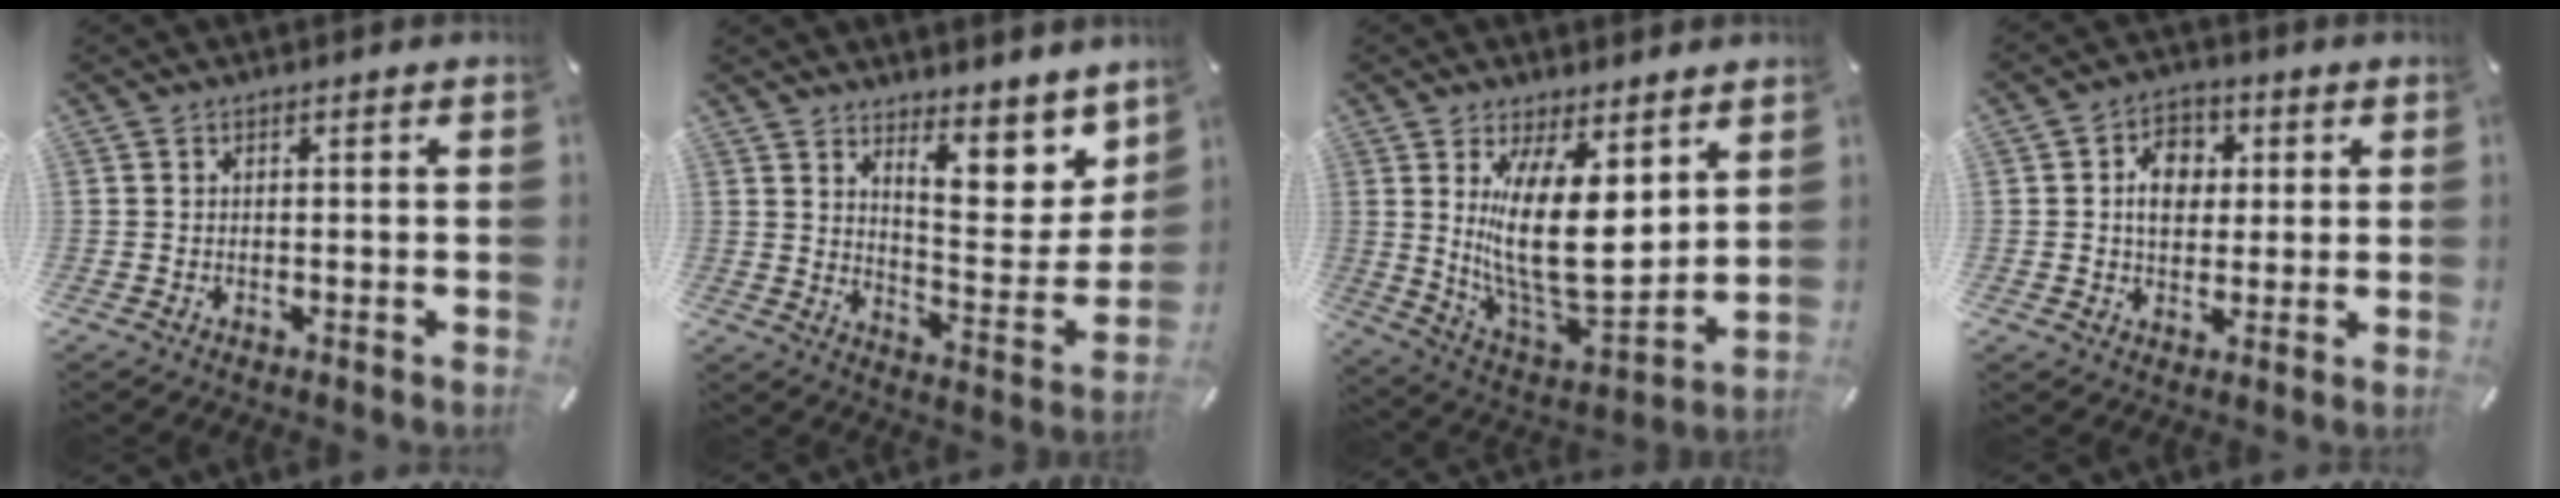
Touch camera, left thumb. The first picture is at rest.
{"total": 11.2, "force": [8.4, 4.9, 5.6], "torque": [-0.058, -0.079, 0.146]}
{"total": 20.3, "force": [5.6, 10.1, 16.8], "torque": [-0.326, -0.047, 0.102]}
{"total": 7.7, "force": [1.1, 6.1, 4.5], "torque": [-0.066, 0.005, 0.016]}